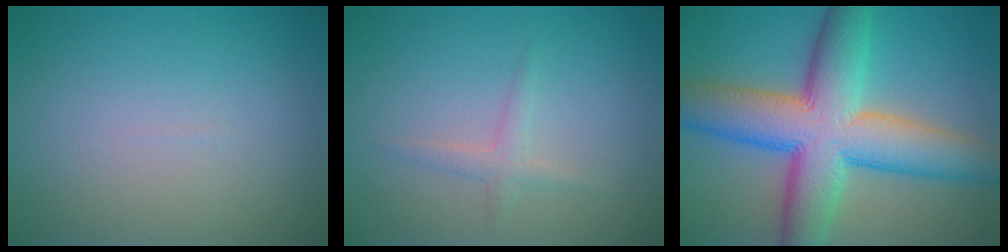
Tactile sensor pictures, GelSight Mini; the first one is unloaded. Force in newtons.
{"total": 1.3, "press": 1.3, "slide": 0.0}
{"total": 12.0, "press": 12.0, "slide": 0.5}